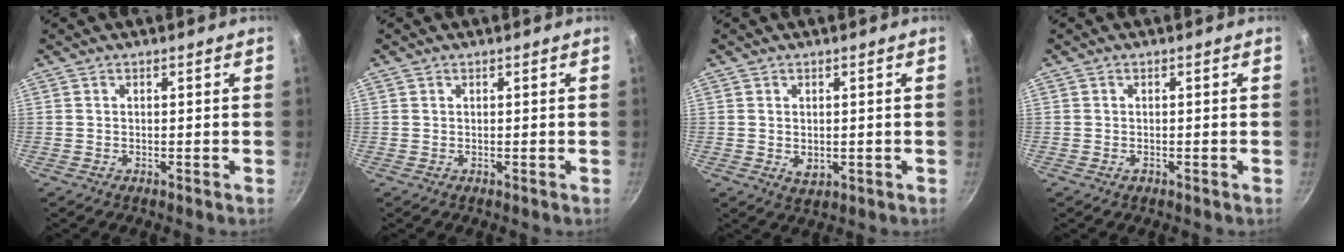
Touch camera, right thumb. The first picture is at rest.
{"total": 0.0}
{"total": 2.7, "force": [0.0, 1.9, 1.8], "torque": [-0.029, -0.009, 0.004]}
{"total": 0.8, "force": [-0.4, 0.6, 0.3], "torque": [-0.004, 0.000, -0.007]}